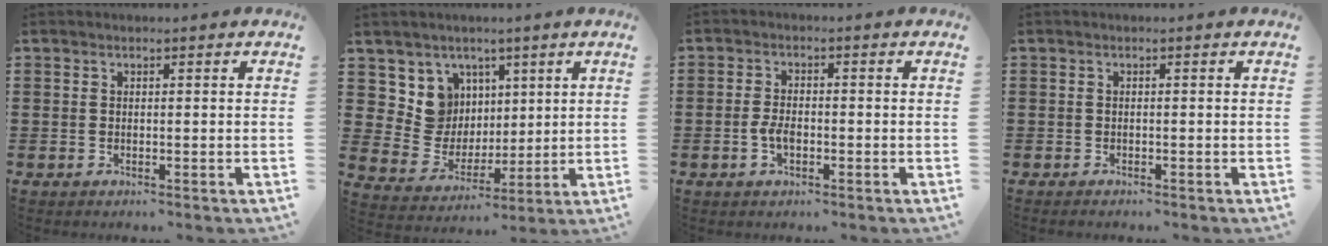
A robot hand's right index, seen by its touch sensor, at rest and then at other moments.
{"total": 8.5, "force": [3.4, 7.7, 1.4], "torque": [-0.065, -0.016, 0.071]}
{"total": 2.8, "force": [-0.9, 1.2, 2.3], "torque": [-0.060, -0.007, -0.019]}
{"total": 0.6, "force": [-0.5, 0.1, 0.0], "torque": [-0.001, 0.000, -0.012]}